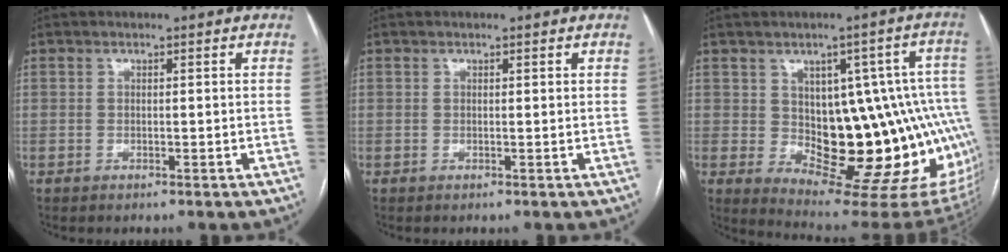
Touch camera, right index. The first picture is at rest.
{"total": 0.0}
{"total": 19.5, "force": [-1.4, 7.7, 17.9], "torque": [-0.149, 0.028, 0.005]}